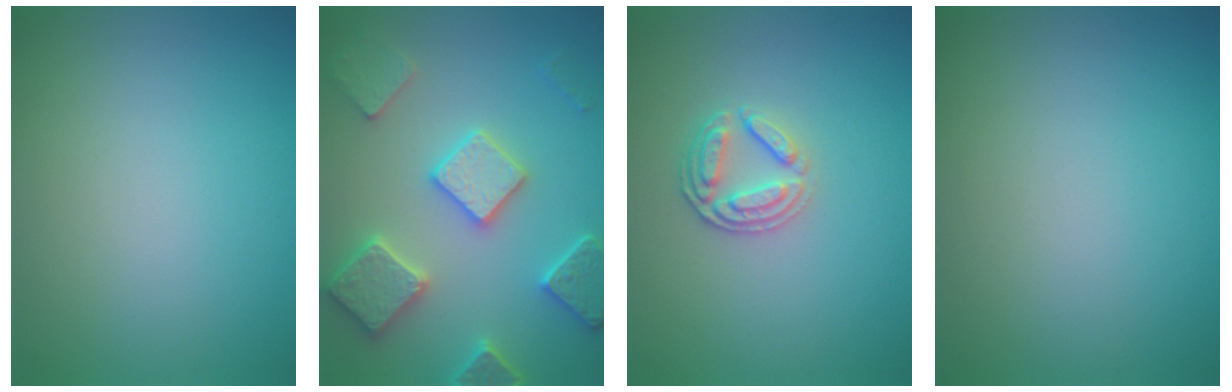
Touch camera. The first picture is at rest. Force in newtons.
{"total": 5.8, "press": 5.6, "slide": 1.3}
{"total": 2.7, "press": 2.4, "slide": 1.2}
{"total": 0.0}